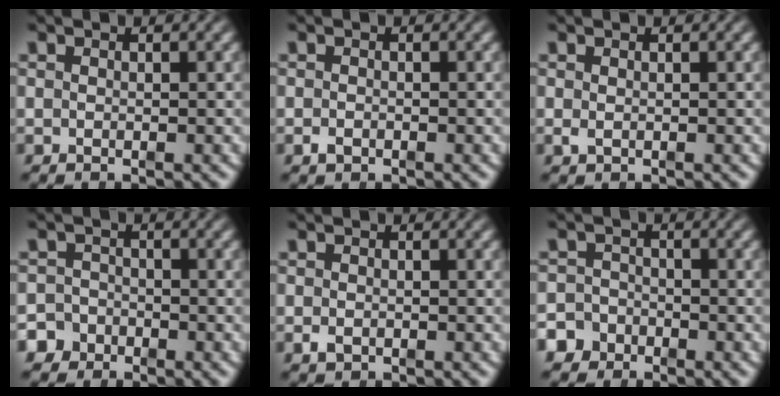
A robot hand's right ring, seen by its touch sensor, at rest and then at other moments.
{"total": 0.7, "force": [-0.6, 0.1, 0.3], "torque": [-0.005, -0.006, -0.006]}
{"total": 0.0}
{"total": 4.2, "force": [-2.7, 3.1, 0.3], "torque": [-0.008, -0.019, -0.047]}
{"total": 0.8, "force": [-0.6, 0.3, 0.5], "torque": [-0.012, -0.009, -0.003]}
{"total": 3.9, "force": [-2.7, 2.8, 0.4], "torque": [-0.008, -0.019, -0.045]}